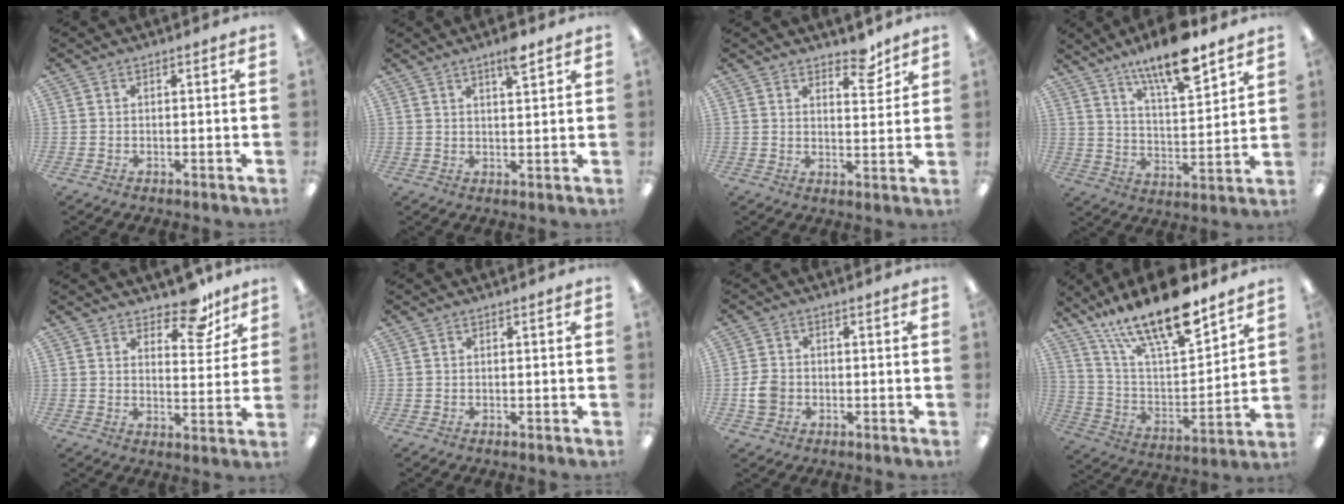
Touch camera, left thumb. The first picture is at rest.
{"total": 4.7, "force": [3.4, 0.8, 3.2], "torque": [-0.055, -0.009, 0.056]}
{"total": 6.3, "force": [5.1, 2.4, 2.7], "torque": [-0.017, -0.038, 0.085]}
{"total": 14.4, "force": [11.0, 3.6, 8.6], "torque": [-0.145, -0.059, 0.185]}
{"total": 10.1, "force": [7.9, 4.3, 4.8], "torque": [-0.045, -0.053, 0.134]}
{"total": 0.0}
{"total": 4.8, "force": [-1.0, 3.9, 2.6], "torque": [-0.041, 0.004, -0.020]}
{"total": 20.7, "force": [15.5, 6.1, 12.3], "torque": [-0.220, -0.099, 0.266]}